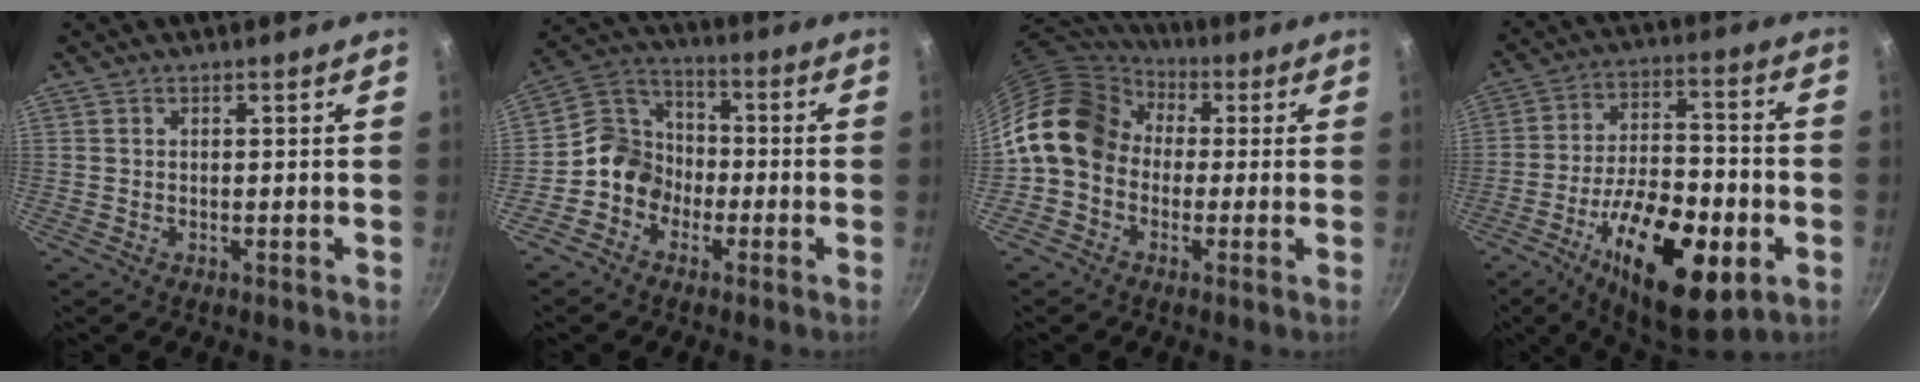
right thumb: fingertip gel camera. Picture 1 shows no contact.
{"total": 8.9, "force": [-3.1, 7.6, 3.3], "torque": [-0.023, 0.040, -0.080]}
{"total": 15.0, "force": [0.9, 12.2, 8.7], "torque": [-0.134, 0.040, -0.004]}
{"total": 23.0, "force": [-8.7, 10.0, 18.8], "torque": [-0.283, 0.027, -0.135]}